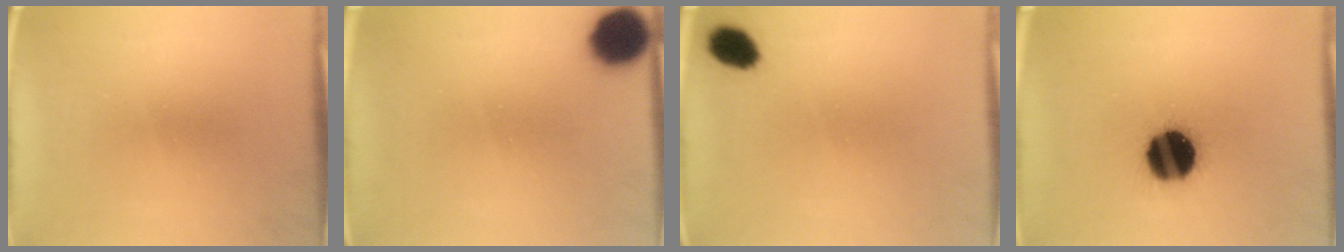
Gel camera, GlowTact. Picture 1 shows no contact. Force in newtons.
{"total": 9.7}
{"total": 4.8}
{"total": 15.3}